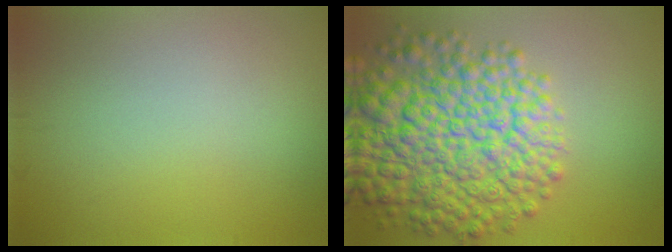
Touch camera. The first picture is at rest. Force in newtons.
{"total": 11.2, "press": 11.1, "slide": 0.4}